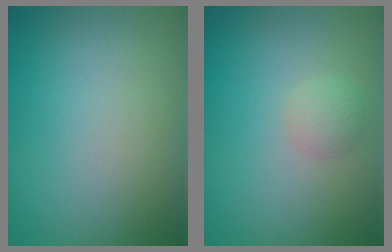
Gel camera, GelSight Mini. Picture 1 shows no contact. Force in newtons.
{"total": 1.4, "press": 1.4, "slide": 0.1}